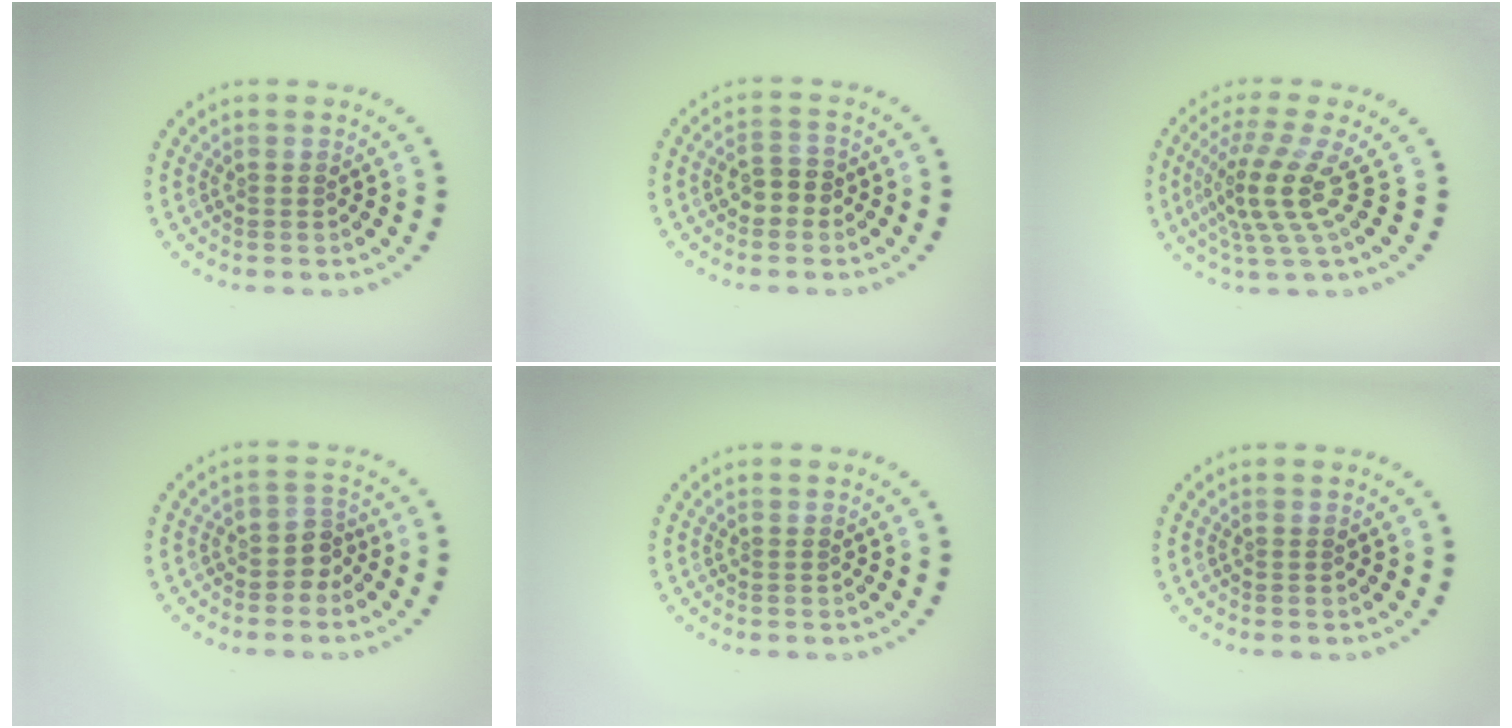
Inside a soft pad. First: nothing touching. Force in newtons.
{"total": 2.1, "press": 2.0, "slide": 0.4}
{"total": 4.5, "press": 3.1, "slide": 3.2}
{"total": 2.0, "press": 1.6, "slide": 1.2}
{"total": 0.0}
{"total": 0.0}